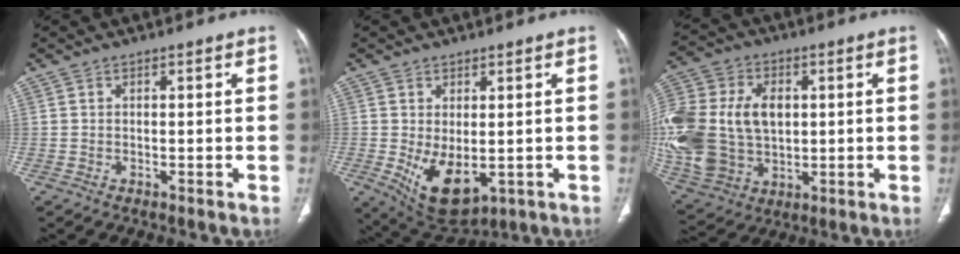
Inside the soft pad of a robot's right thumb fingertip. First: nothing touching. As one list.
[{"total": 9.4, "force": [-1.6, 5.2, 7.7], "torque": [-0.120, -0.014, -0.001]}, {"total": 27.9, "force": [1.6, 20.3, 19.1], "torque": [-0.456, 0.021, 0.050]}]